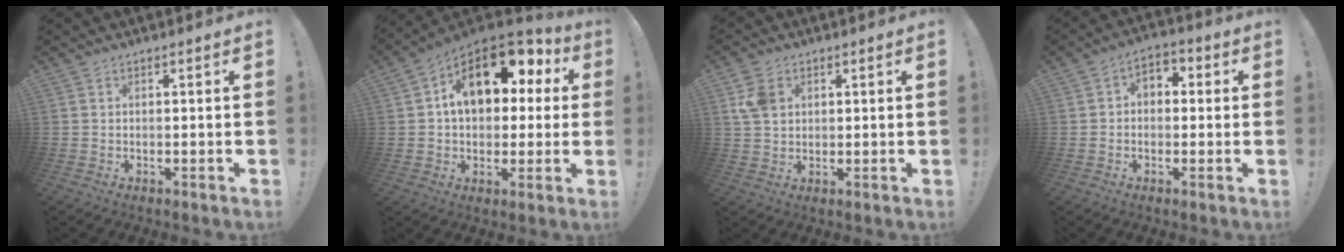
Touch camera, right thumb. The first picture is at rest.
{"total": 16.7, "force": [6.1, 10.7, 11.3], "torque": [-0.159, -0.027, 0.105]}
{"total": 6.8, "force": [2.5, 5.1, 3.7], "torque": [-0.069, 0.002, 0.049]}
{"total": 4.7, "force": [-1.0, 3.8, 2.5], "torque": [-0.037, 0.020, -0.016]}